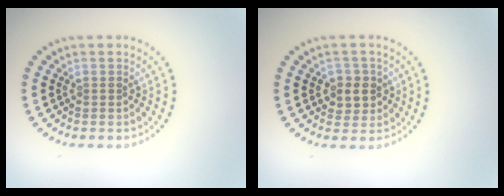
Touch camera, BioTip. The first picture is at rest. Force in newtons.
{"total": 2.4, "press": 2.2, "slide": 0.7}